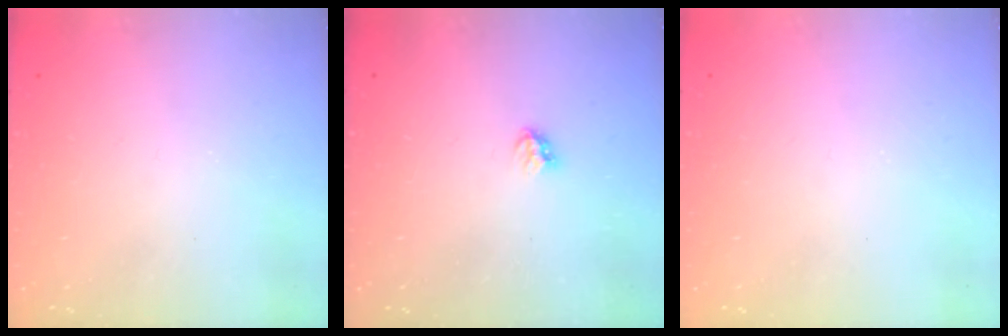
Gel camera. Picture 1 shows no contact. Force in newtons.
{"total": 2.8, "press": 2.8, "slide": 0.5}
{"total": 0.0}